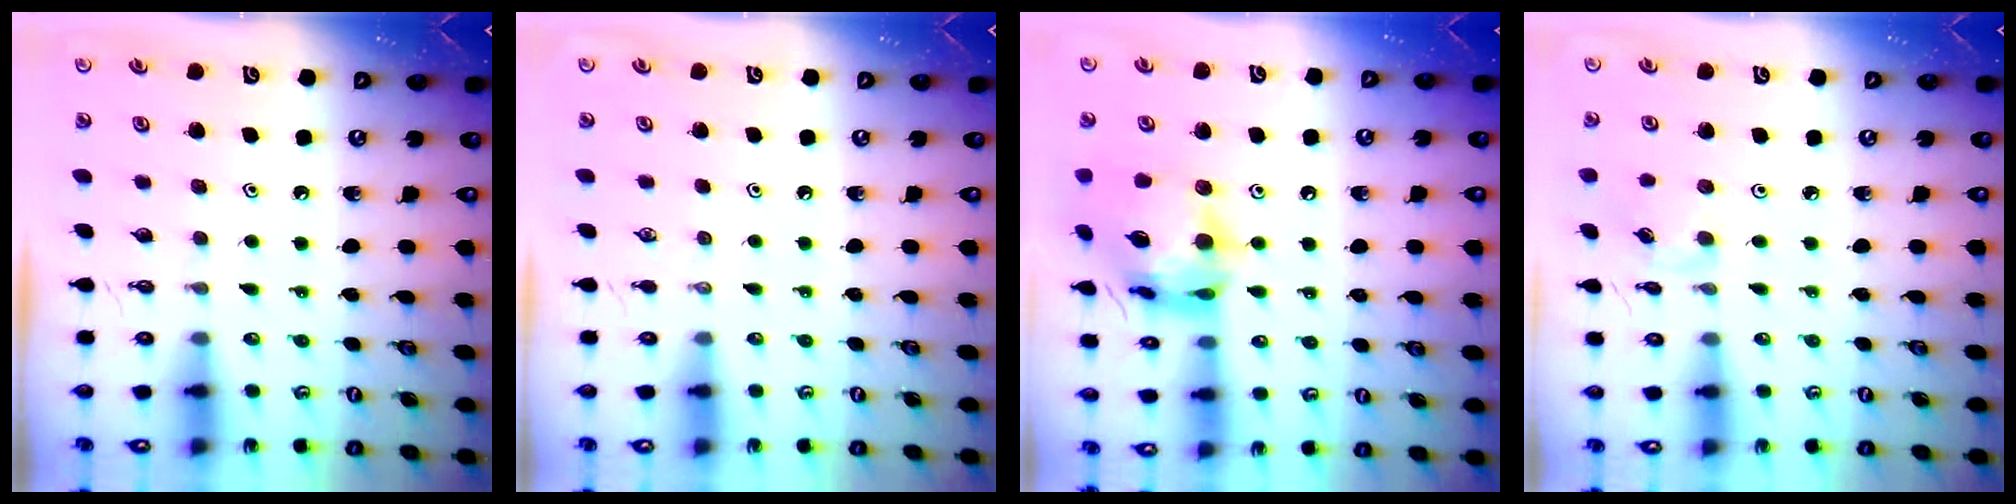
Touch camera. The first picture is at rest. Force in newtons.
{"total": 0.0}
{"total": 16.5, "press": 16.5, "slide": 1.2}
{"total": 2.7, "press": 2.6, "slide": 0.5}